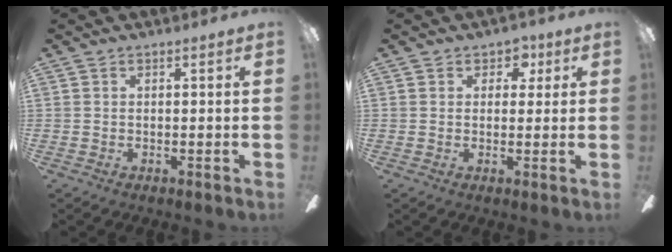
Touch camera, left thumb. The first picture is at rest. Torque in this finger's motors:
{"motor_torque": [0.11, 0.12, -0.16, -0.06, -0.04]}